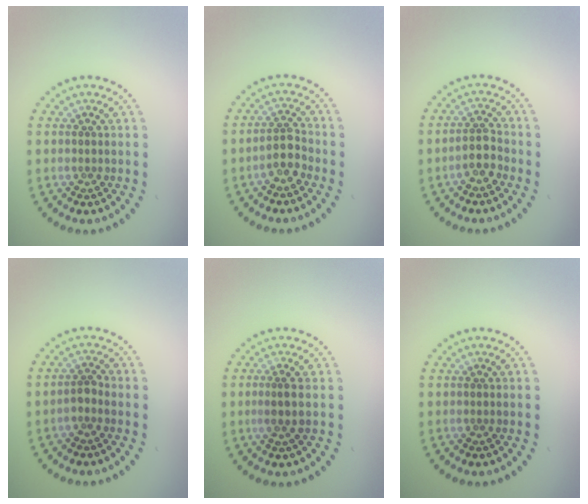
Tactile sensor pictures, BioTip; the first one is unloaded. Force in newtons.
{"total": 2.4, "press": 2.2, "slide": 1.0}
{"total": 2.3, "press": 2.0, "slide": 1.1}
{"total": 1.3, "press": 1.0, "slide": 0.7}
{"total": 1.6, "press": 1.4, "slide": 0.8}
{"total": 0.0}